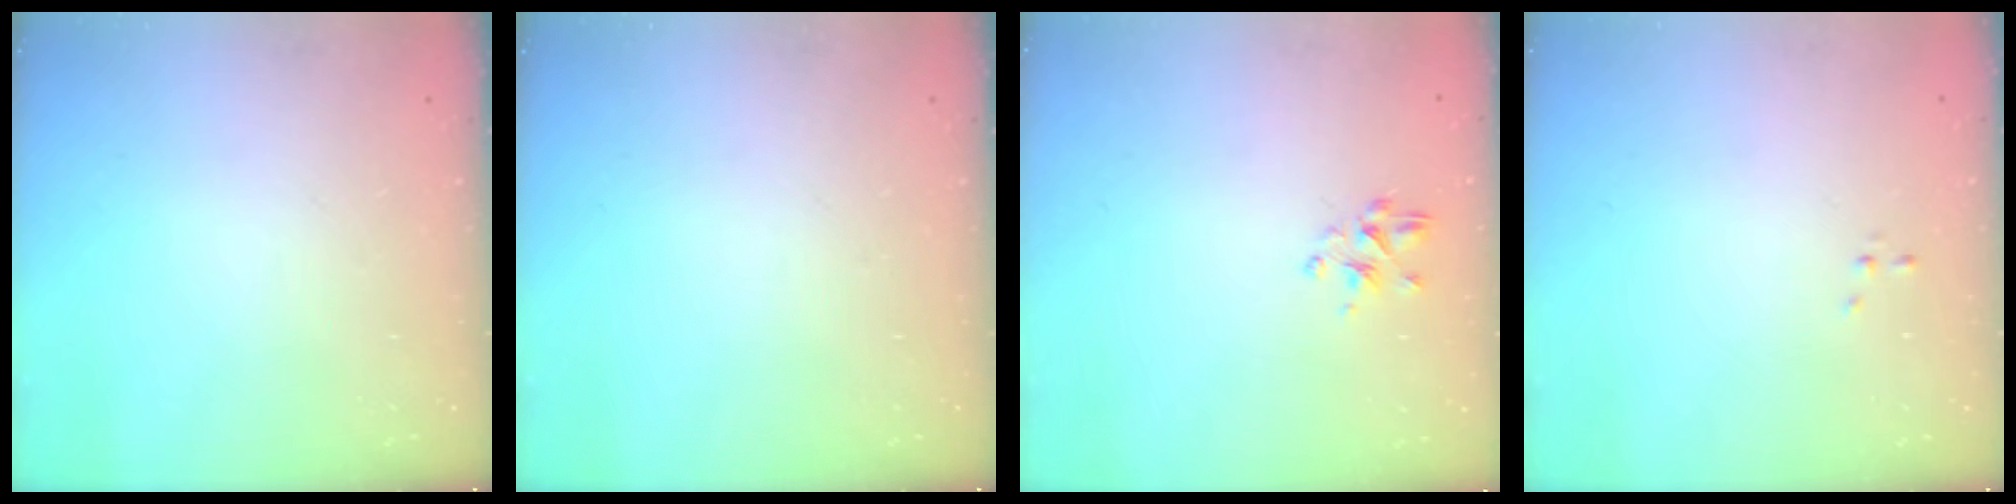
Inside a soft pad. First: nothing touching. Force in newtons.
{"total": 0.0}
{"total": 2.8, "press": 2.7, "slide": 0.9}
{"total": 0.0}